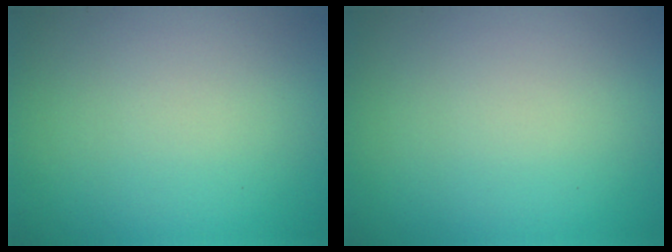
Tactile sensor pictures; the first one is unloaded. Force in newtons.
{"total": 0.0}